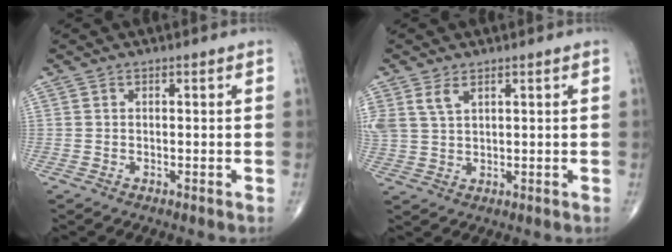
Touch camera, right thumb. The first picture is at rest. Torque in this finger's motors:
{"motor_torque": [0.05, 0.11, 0.59, 0.63, 0.17]}